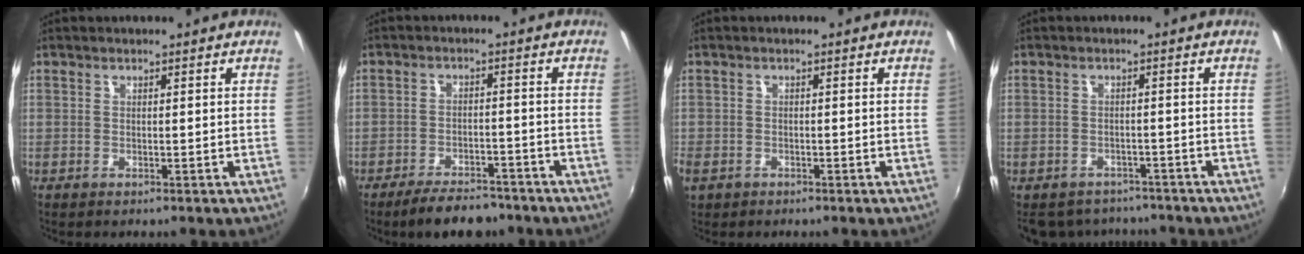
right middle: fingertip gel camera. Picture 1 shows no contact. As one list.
[{"total": 8.7, "force": [-7.2, 3.2, 3.8], "torque": [-0.087, 0.005, -0.104]}, {"total": 4.5, "force": [-2.3, 3.3, 2.1], "torque": [-0.056, -0.005, -0.040]}, {"total": 9.6, "force": [-8.2, 4.3, 2.7], "torque": [-0.066, 0.000, -0.110]}]